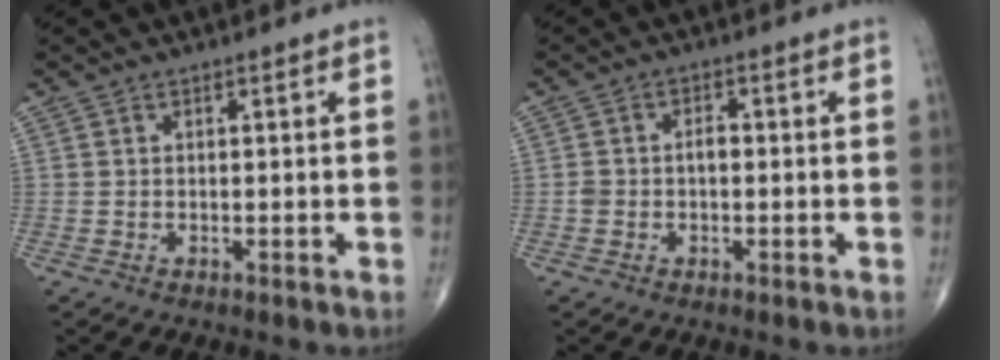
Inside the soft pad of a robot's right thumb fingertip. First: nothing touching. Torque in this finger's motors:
{"motor_torque": [0.64, 0.52, 0.47, -0.03, 0.00]}